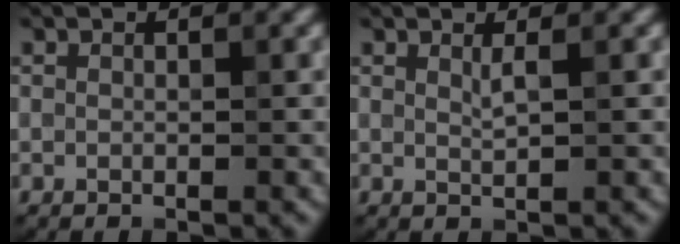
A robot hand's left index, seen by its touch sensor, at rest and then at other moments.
{"total": 0.8, "force": [0.5, -0.1, 0.6], "torque": [-0.015, -0.001, 0.009]}